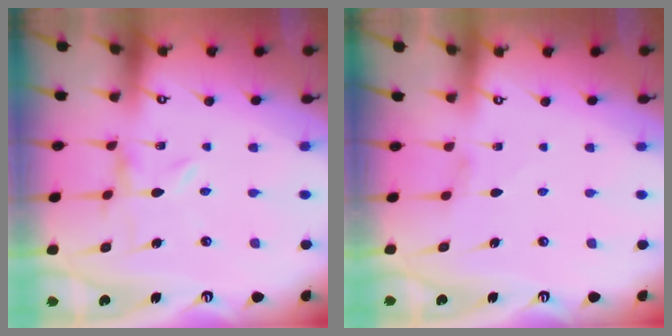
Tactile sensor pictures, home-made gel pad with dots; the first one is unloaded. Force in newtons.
{"total": 1.4, "press": 1.4, "slide": 0.3}